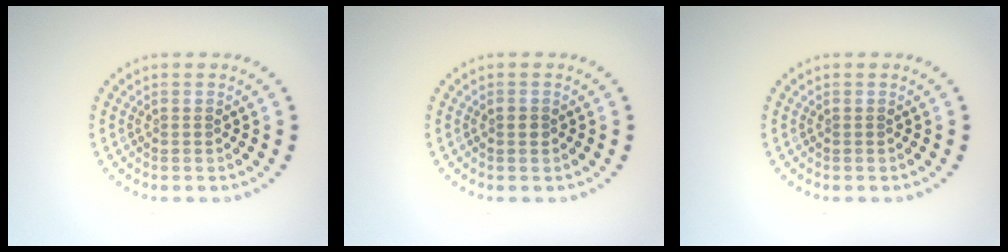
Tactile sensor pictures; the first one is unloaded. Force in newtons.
{"total": 0.9, "press": 0.9, "slide": 0.1}
{"total": 0.0}